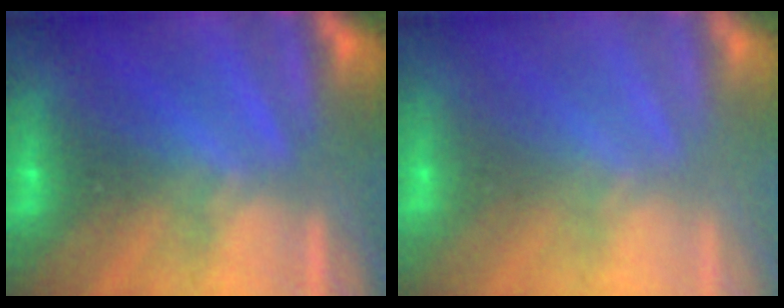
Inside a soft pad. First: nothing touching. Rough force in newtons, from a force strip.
{"total": 2.8}